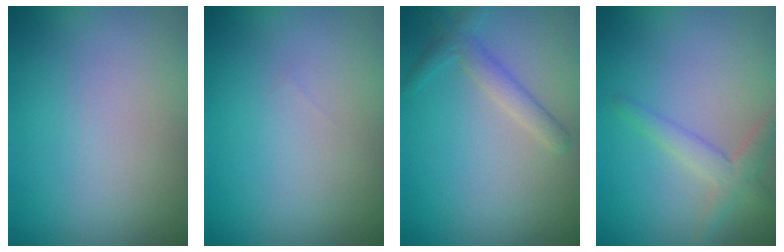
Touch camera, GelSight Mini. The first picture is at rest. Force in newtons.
{"total": 0.0}
{"total": 2.0, "press": 2.0, "slide": 0.1}
{"total": 2.2, "press": 2.2, "slide": 0.1}